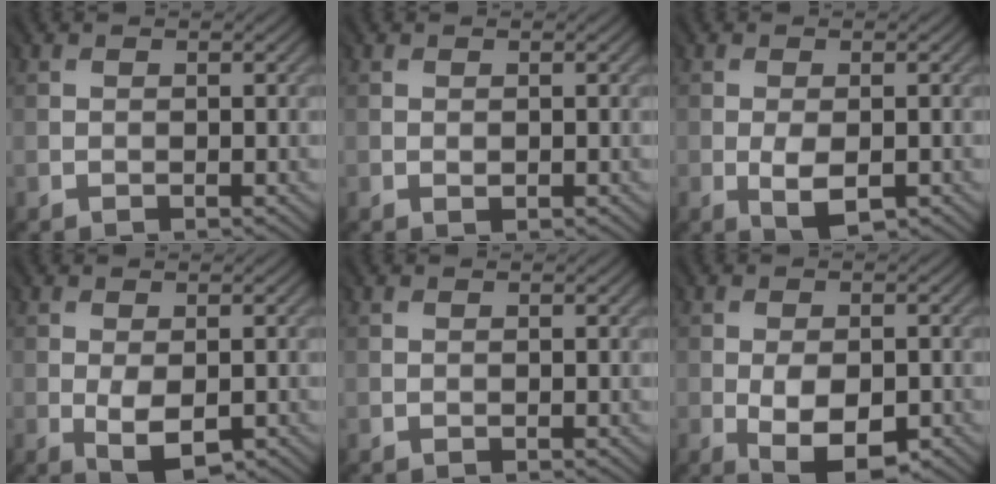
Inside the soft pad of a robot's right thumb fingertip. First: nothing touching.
{"total": 0.5, "force": [0.0, 0.4, 0.4], "torque": [-0.002, -0.001, 0.003]}
{"total": 3.4, "force": [-1.1, 1.8, 2.7], "torque": [-0.060, -0.008, -0.015]}
{"total": 4.0, "force": [-1.1, 2.1, 3.2], "torque": [-0.071, -0.011, -0.012]}
{"total": 0.0}
{"total": 7.0, "force": [-2.5, 3.7, 5.4], "torque": [-0.102, -0.020, -0.035]}